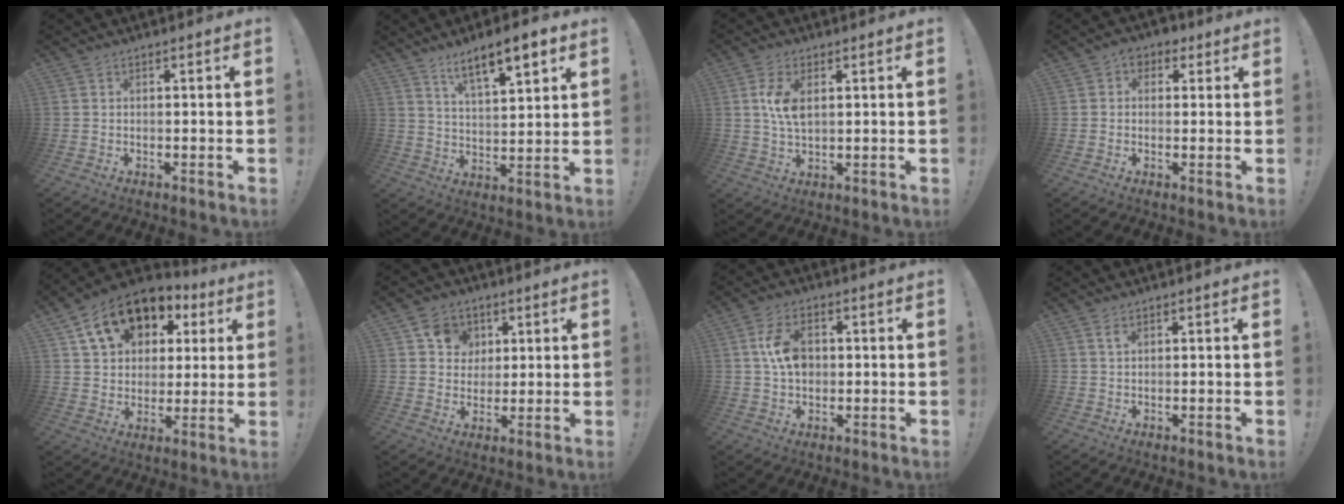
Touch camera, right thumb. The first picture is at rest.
{"total": 10.7, "force": [7.3, 2.6, 7.3], "torque": [-0.114, -0.038, 0.120]}
{"total": 6.7, "force": [1.9, 3.5, 5.4], "torque": [-0.102, -0.008, 0.028]}
{"total": 4.2, "force": [1.0, 3.6, 1.9], "torque": [-0.019, 0.003, 0.017]}
{"total": 16.0, "force": [8.3, 11.2, 7.9], "torque": [-0.124, -0.034, 0.157]}
{"total": 8.9, "force": [3.6, 7.8, 2.4], "torque": [-0.026, -0.017, 0.070]}
{"total": 9.0, "force": [0.8, 6.3, 6.5], "torque": [-0.115, 0.009, 0.017]}
{"total": 1.8, "force": [0.8, 0.7, 1.4], "torque": [-0.026, 0.001, 0.013]}